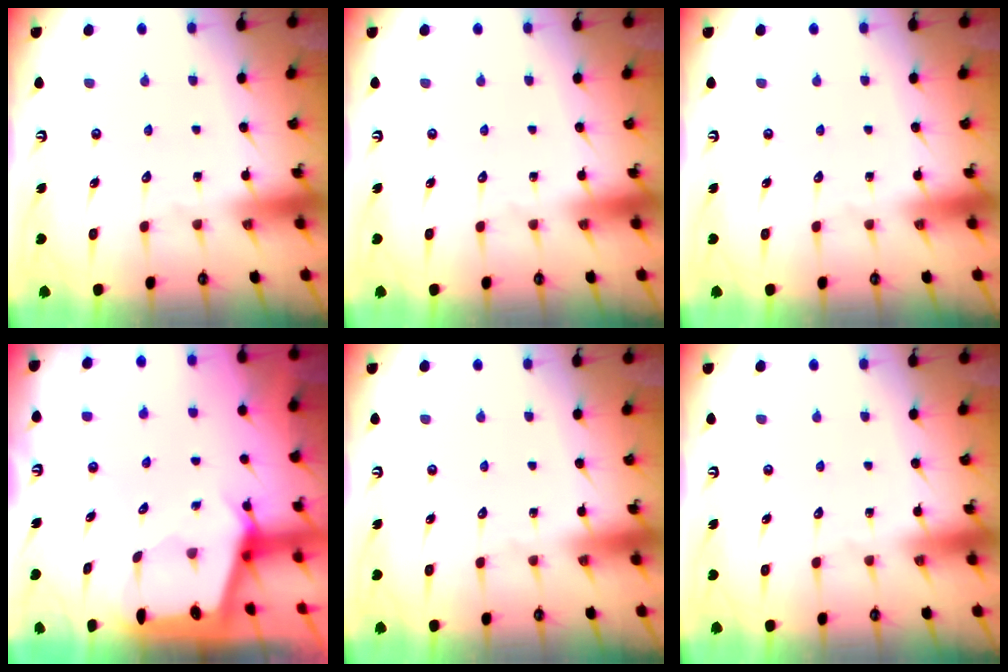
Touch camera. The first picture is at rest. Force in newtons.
{"total": 0.0}
{"total": 0.0}
{"total": 2.3, "press": 2.3, "slide": 0.3}
{"total": 0.0}
{"total": 0.0}